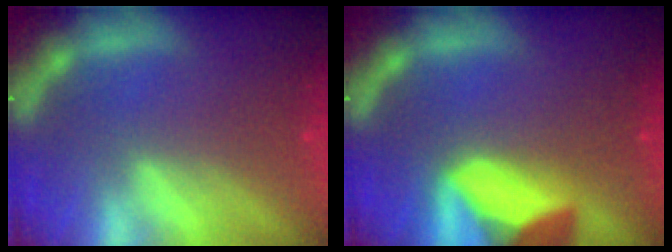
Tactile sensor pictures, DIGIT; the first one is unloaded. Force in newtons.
{"total": 8.9}